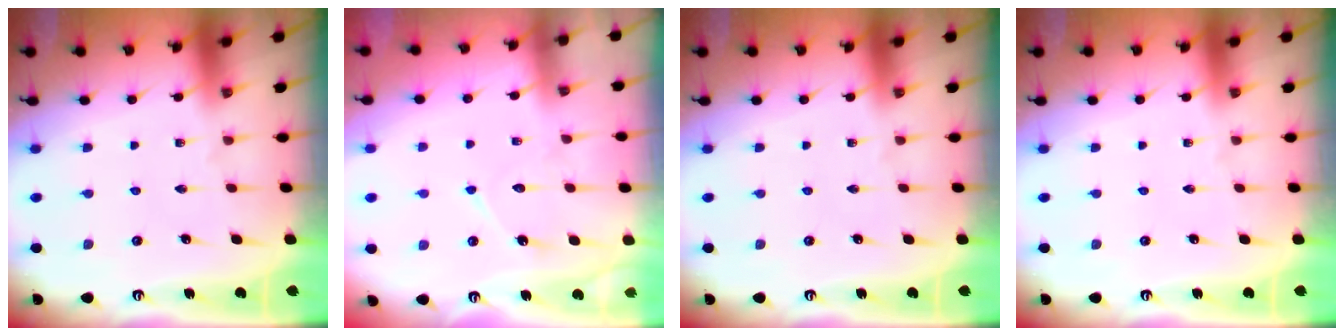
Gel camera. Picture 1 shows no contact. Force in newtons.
{"total": 7.8, "press": 7.8, "slide": 0.7}
{"total": 0.0}
{"total": 0.0}